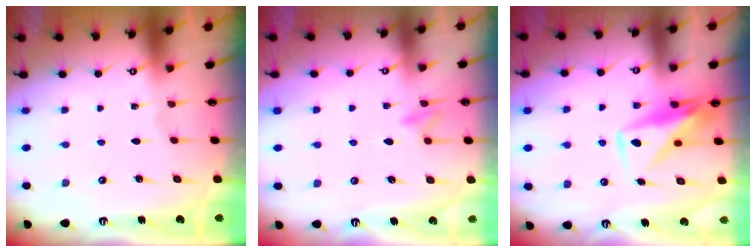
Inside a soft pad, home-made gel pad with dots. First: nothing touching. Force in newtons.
{"total": 8.3, "press": 8.1, "slide": 1.7}
{"total": 9.6, "press": 9.6, "slide": 0.6}